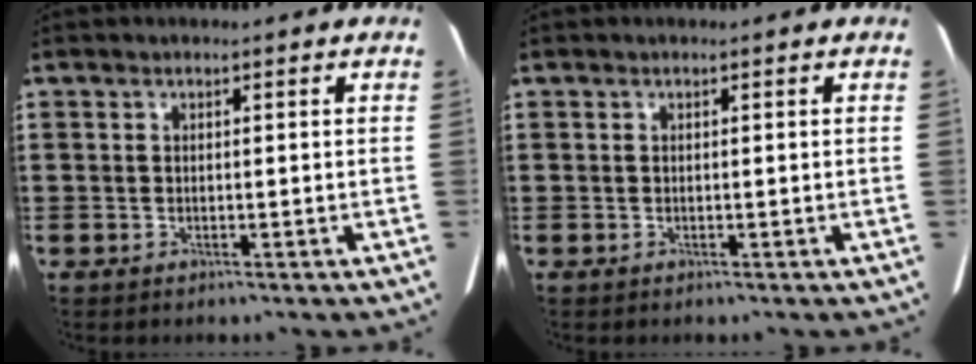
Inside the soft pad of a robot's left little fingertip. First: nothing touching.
{"total": 0.0}